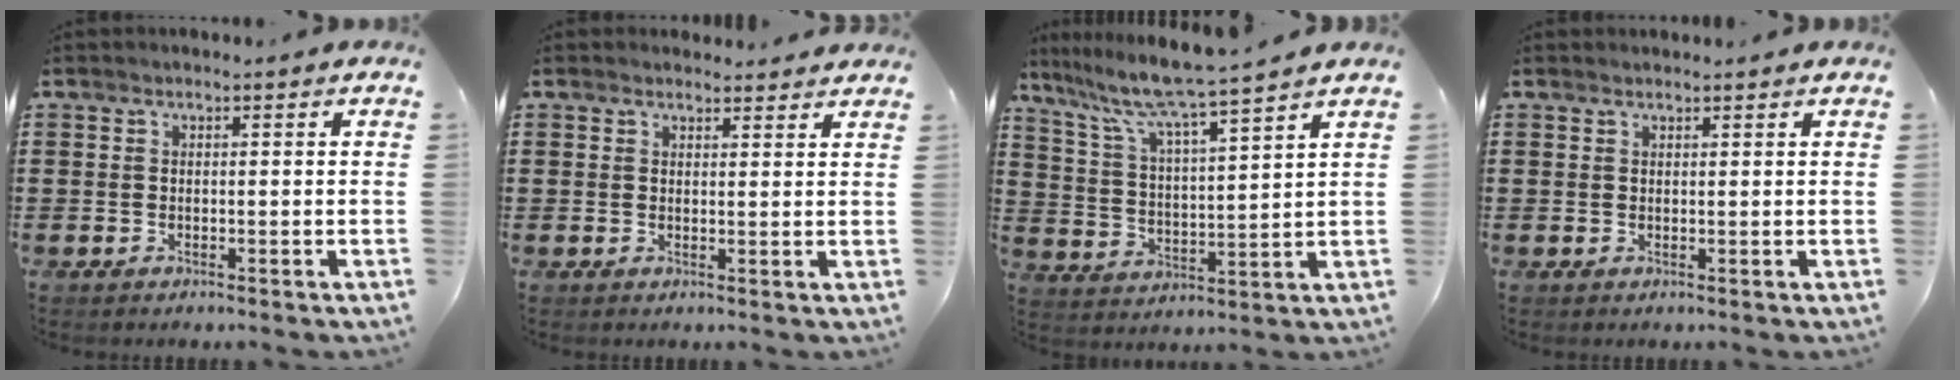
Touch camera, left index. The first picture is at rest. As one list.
[{"total": 1.9, "force": [1.9, 0.3, 0.1], "torque": [-0.007, 0.000, 0.036]}, {"total": 7.8, "force": [6.9, -0.7, 3.6], "torque": [-0.099, -0.047, 0.113]}, {"total": 0.8, "force": [0.8, 0.1, 0.2], "torque": [-0.005, -0.001, 0.017]}]